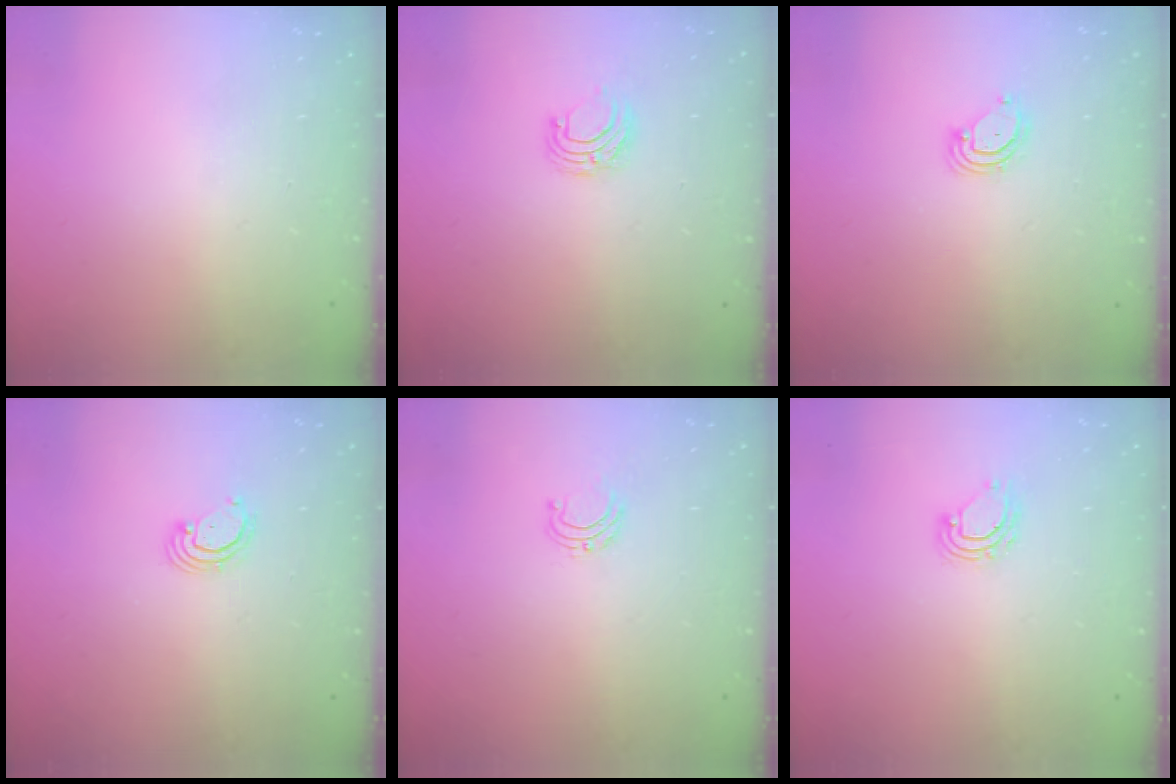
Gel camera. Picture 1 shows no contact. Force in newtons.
{"total": 5.6, "press": 5.6, "slide": 0.6}
{"total": 3.8, "press": 3.8, "slide": 0.2}
{"total": 2.7, "press": 2.7, "slide": 0.3}
{"total": 4.6, "press": 4.6, "slide": 0.4}
{"total": 4.0, "press": 4.0, "slide": 0.2}